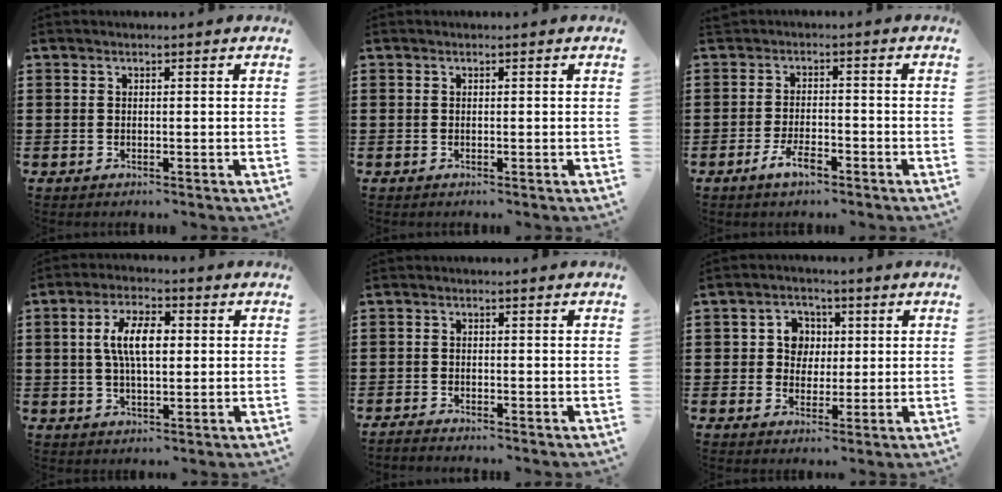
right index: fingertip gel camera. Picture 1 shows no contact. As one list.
[{"total": 0.0}, {"total": 4.1, "force": [-2.5, 1.4, 3.0], "torque": [-0.062, 0.001, -0.050]}, {"total": 6.8, "force": [0.6, 2.8, 6.2], "torque": [-0.130, 0.008, 0.006]}, {"total": 1.3, "force": [-1.3, 0.0, -0.1], "torque": [-0.002, 0.002, -0.027]}, {"total": 3.7, "force": [0.3, 3.6, 0.1], "torque": [-0.011, 0.009, 0.000]}]